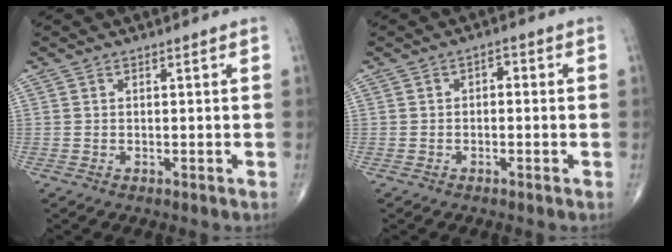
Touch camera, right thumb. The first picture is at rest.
{"total": 2.0, "force": [-0.1, 1.4, 1.5], "torque": [-0.006, 0.010, -0.011]}